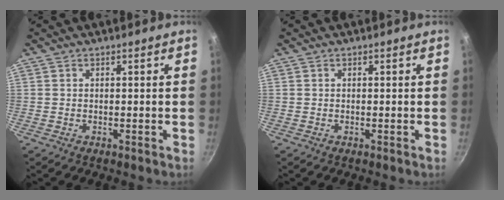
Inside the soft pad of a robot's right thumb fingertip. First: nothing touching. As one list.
[{"total": 0.0}]